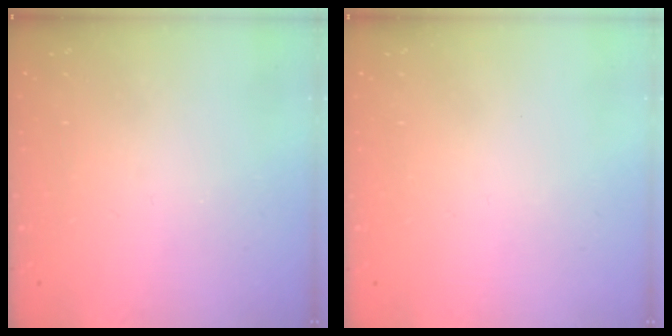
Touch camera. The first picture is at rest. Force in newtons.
{"total": 1.6, "press": 1.6, "slide": 0.1}